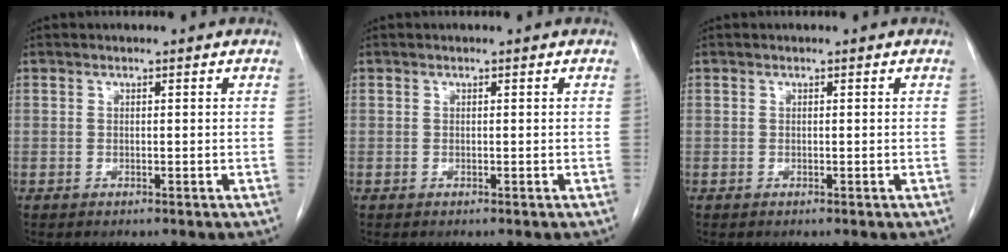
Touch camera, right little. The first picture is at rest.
{"total": 0.0}
{"total": 0.0}